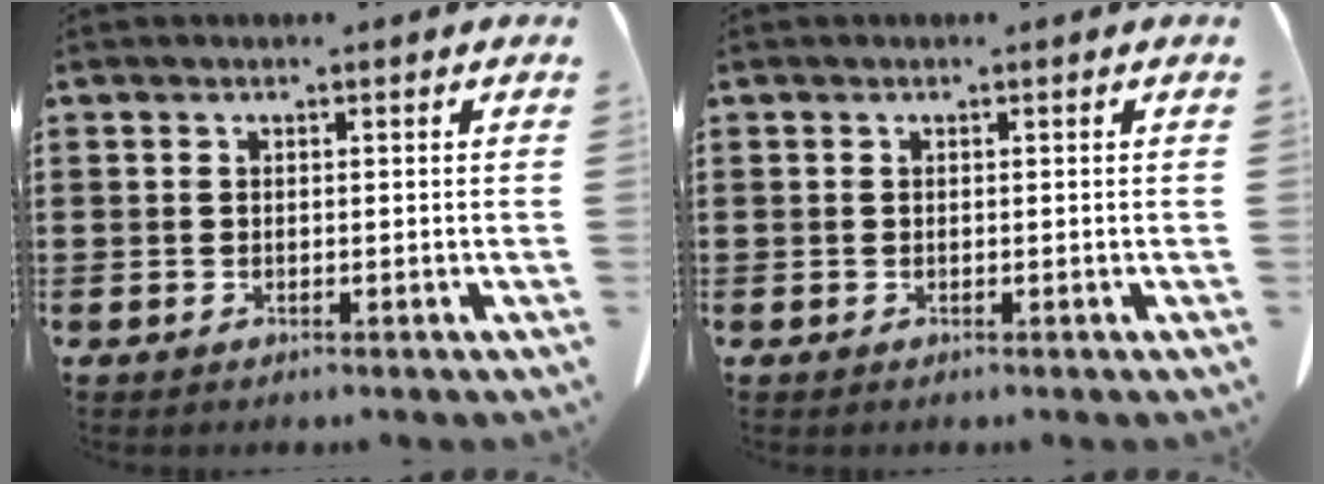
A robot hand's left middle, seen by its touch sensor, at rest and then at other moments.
{"total": 0.0}